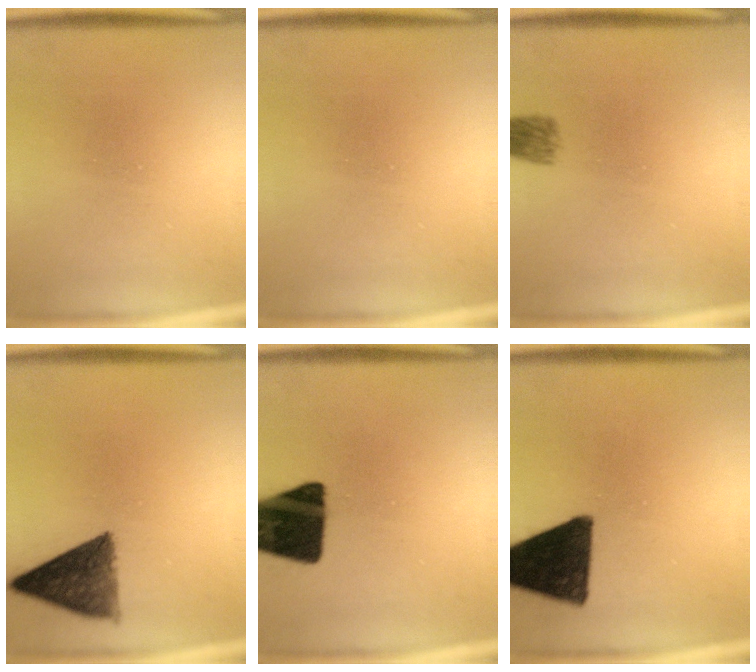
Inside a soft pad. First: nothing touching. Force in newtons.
{"total": 0.0}
{"total": 2.6}
{"total": 9.5}
{"total": 18.0}
{"total": 15.0}